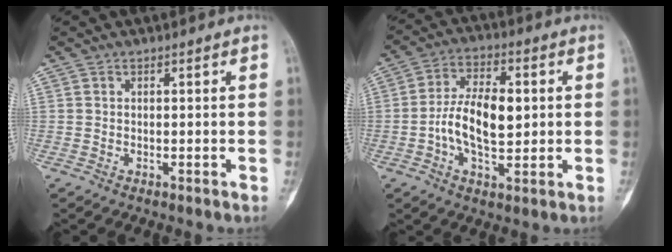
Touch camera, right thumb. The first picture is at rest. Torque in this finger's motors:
{"motor_torque": [1.15, 1.16, 0.54, -0.53, 0.09]}